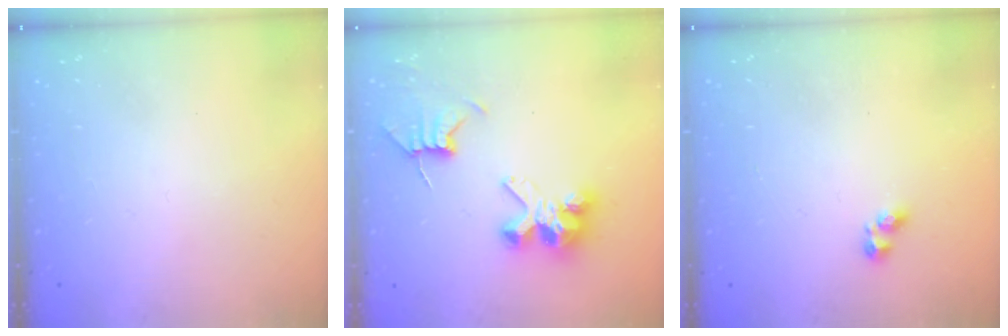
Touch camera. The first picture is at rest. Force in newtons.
{"total": 8.7, "press": 8.6, "slide": 0.7}
{"total": 2.4, "press": 2.3, "slide": 0.4}